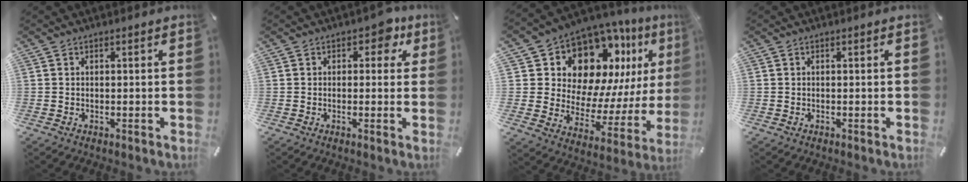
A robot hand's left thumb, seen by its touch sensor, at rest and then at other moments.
{"total": 5.1, "force": [2.1, 3.2, 3.3], "torque": [-0.024, -0.004, 0.026]}
{"total": 14.5, "force": [9.4, 9.7, 5.1], "torque": [-0.075, -0.102, 0.171]}
{"total": 0.0}